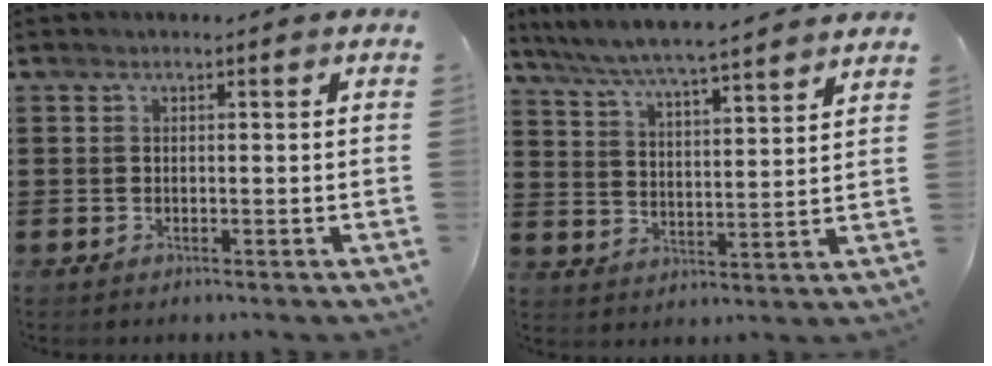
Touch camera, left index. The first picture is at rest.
{"total": 5.8, "force": [5.5, -0.5, 1.8], "torque": [-0.059, -0.037, 0.093]}